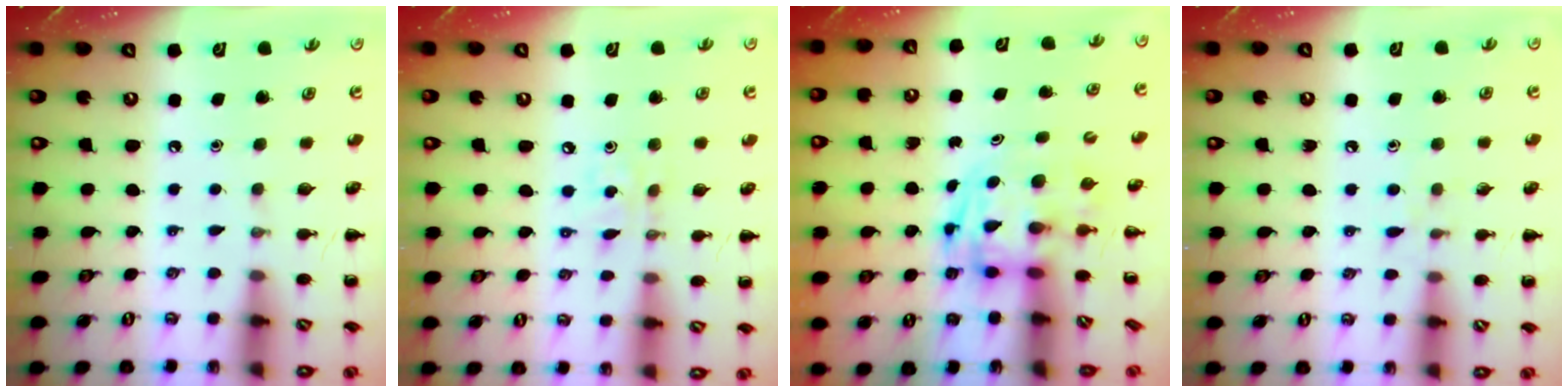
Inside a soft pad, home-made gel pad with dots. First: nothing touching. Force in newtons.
{"total": 3.1, "press": 3.1, "slide": 0.5}
{"total": 2.8, "press": 2.7, "slide": 0.5}
{"total": 4.6, "press": 4.3, "slide": 1.7}